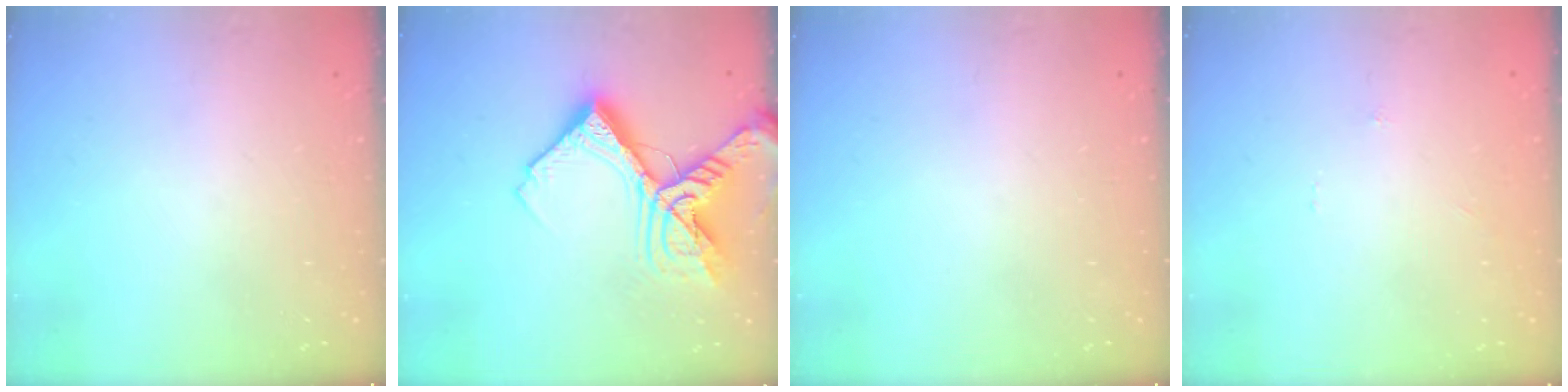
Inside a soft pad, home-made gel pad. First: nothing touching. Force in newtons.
{"total": 17.9, "press": 17.7, "slide": 2.3}
{"total": 0.0}
{"total": 0.0}